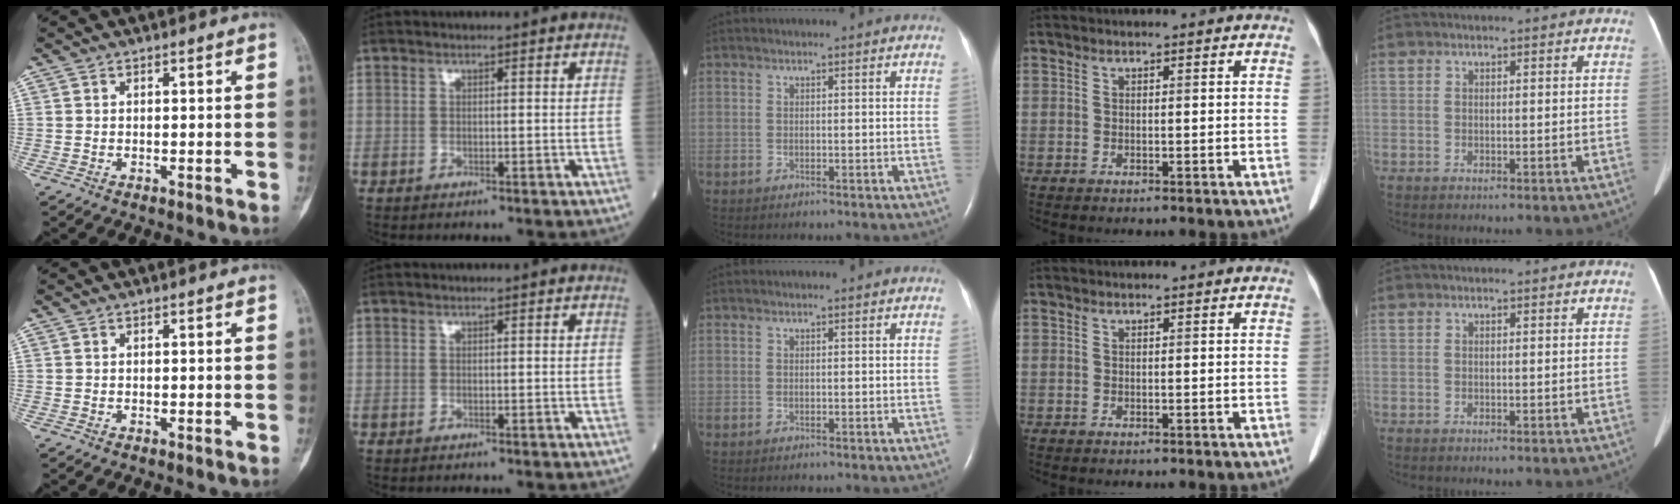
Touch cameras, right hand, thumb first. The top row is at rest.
{}